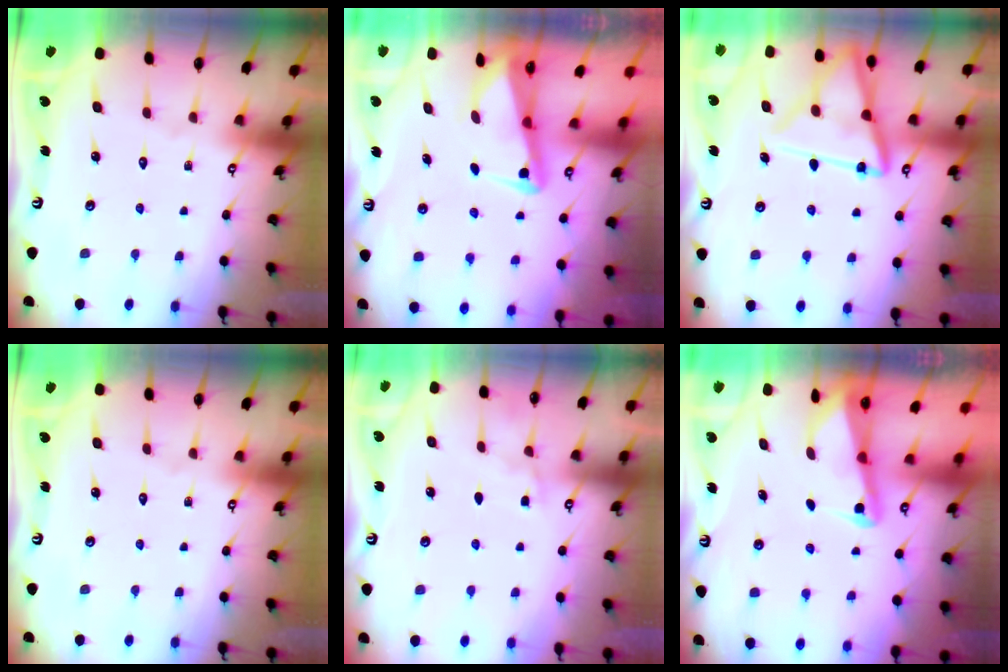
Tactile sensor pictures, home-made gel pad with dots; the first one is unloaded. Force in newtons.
{"total": 3.5, "press": 3.4, "slide": 0.7}
{"total": 14.8, "press": 14.8, "slide": 1.4}
{"total": 0.0}
{"total": 4.9, "press": 4.9, "slide": 0.5}
{"total": 2.1, "press": 2.1, "slide": 0.3}